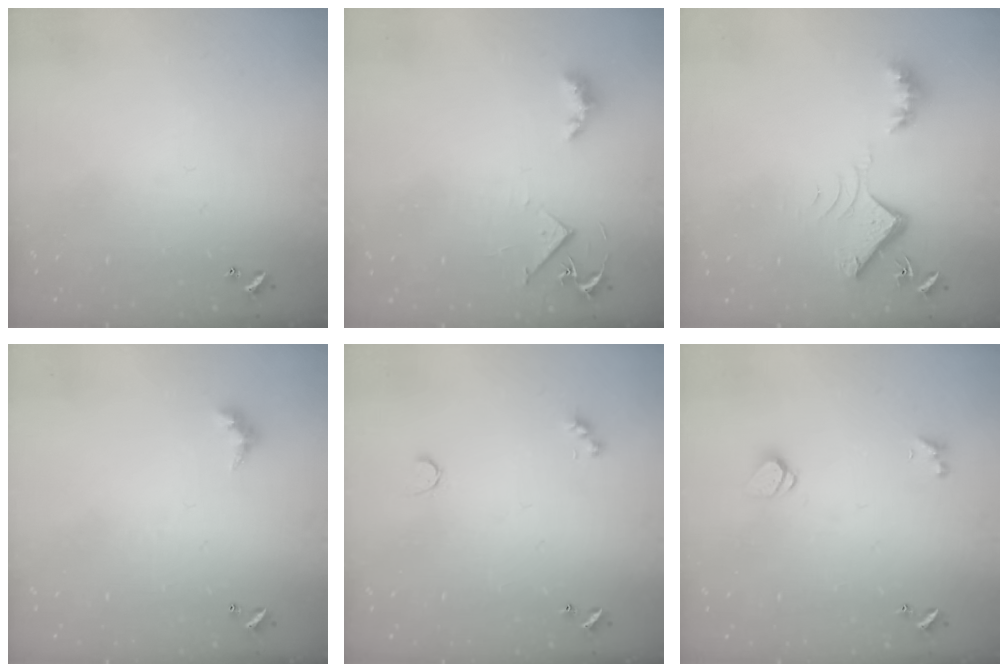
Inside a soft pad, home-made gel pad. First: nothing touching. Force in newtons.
{"total": 3.6, "press": 3.5, "slide": 0.6}
{"total": 8.2, "press": 8.1, "slide": 0.8}
{"total": 2.4, "press": 2.4, "slide": 0.5}
{"total": 2.6, "press": 2.5, "slide": 0.5}
{"total": 1.3, "press": 1.2, "slide": 0.4}